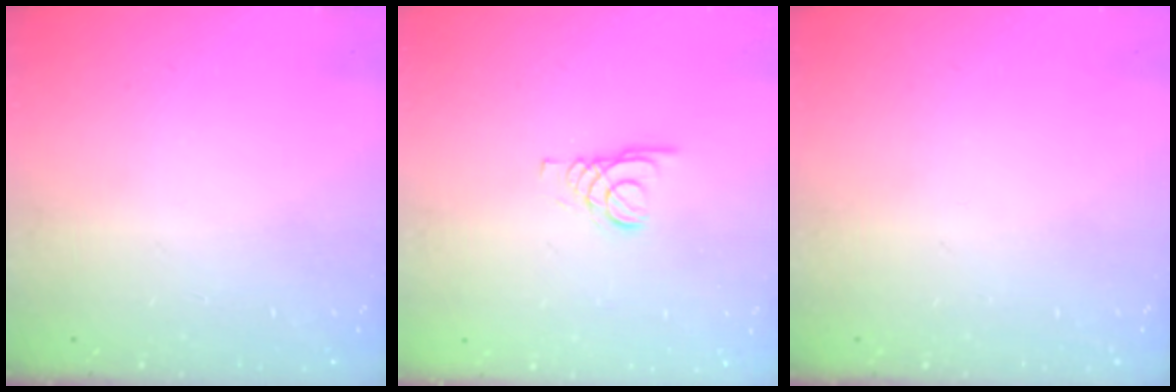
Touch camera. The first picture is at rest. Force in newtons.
{"total": 1.4, "press": 1.4, "slide": 0.2}
{"total": 0.0}